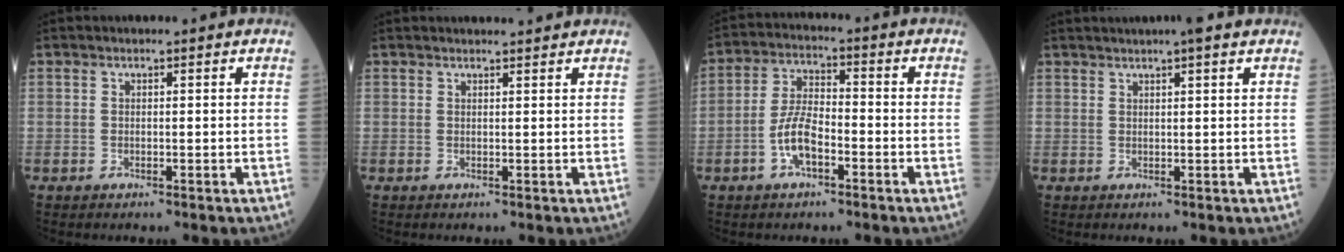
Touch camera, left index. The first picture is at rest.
{"total": 4.0, "force": [3.9, 0.3, 1.0], "torque": [-0.013, 0.021, 0.048]}
{"total": 6.4, "force": [-2.8, 2.4, 5.3], "torque": [-0.112, 0.009, -0.056]}
{"total": 4.7, "force": [3.6, 0.0, 3.0], "torque": [-0.046, 0.028, 0.055]}